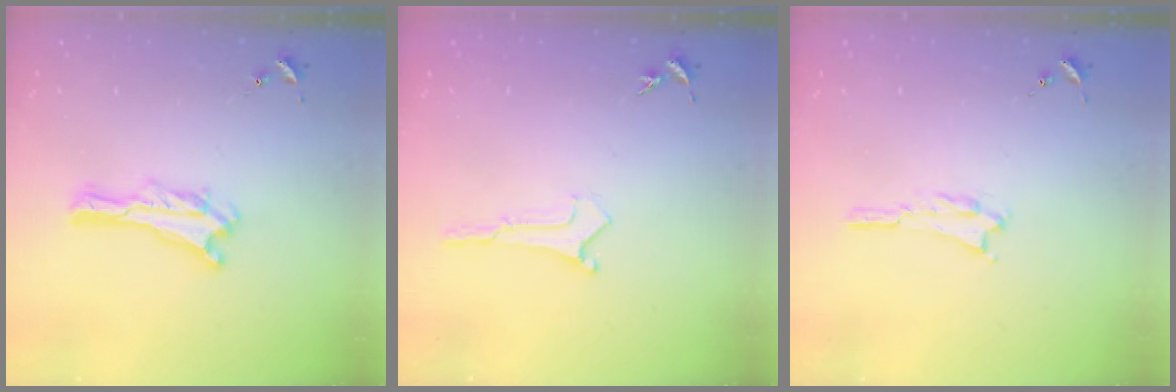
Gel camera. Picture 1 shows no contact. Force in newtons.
{"total": 0.0}
{"total": 1.1, "press": 1.1, "slide": 0.2}